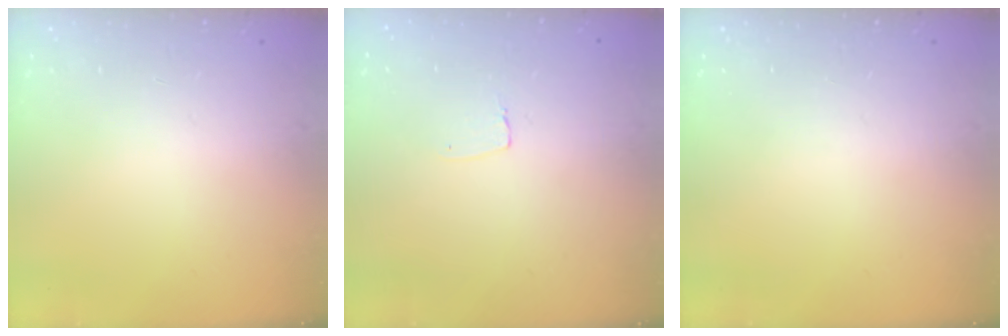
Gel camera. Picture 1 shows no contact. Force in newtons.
{"total": 3.5, "press": 3.5, "slide": 0.2}
{"total": 0.0}